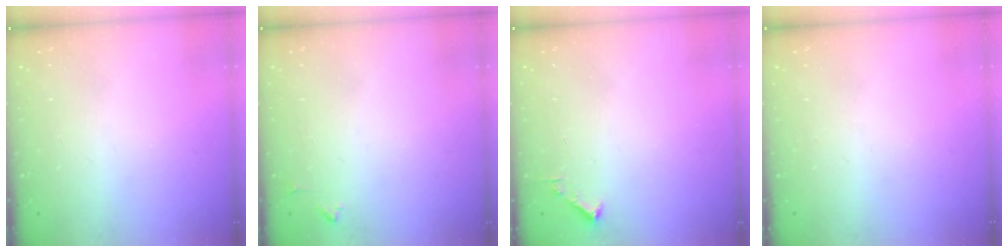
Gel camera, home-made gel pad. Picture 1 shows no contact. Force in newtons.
{"total": 4.1, "press": 4.0, "slide": 0.6}
{"total": 1.7, "press": 1.7, "slide": 0.2}
{"total": 0.0}